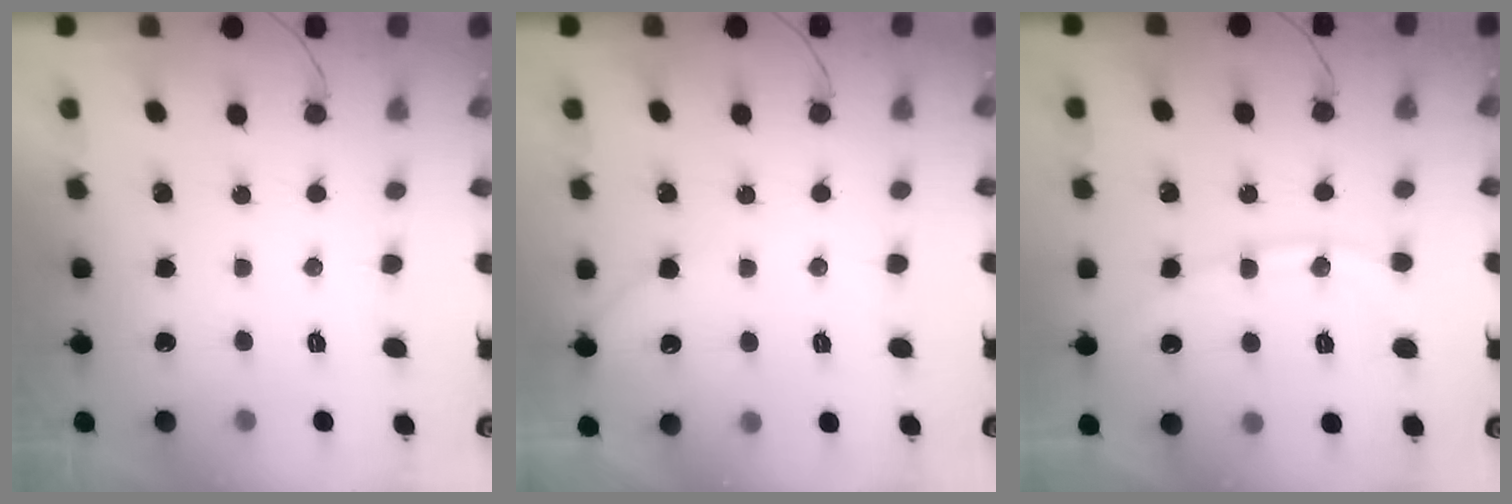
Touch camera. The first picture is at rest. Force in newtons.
{"total": 3.5, "press": 3.5, "slide": 0.5}
{"total": 10.8, "press": 10.7, "slide": 1.3}